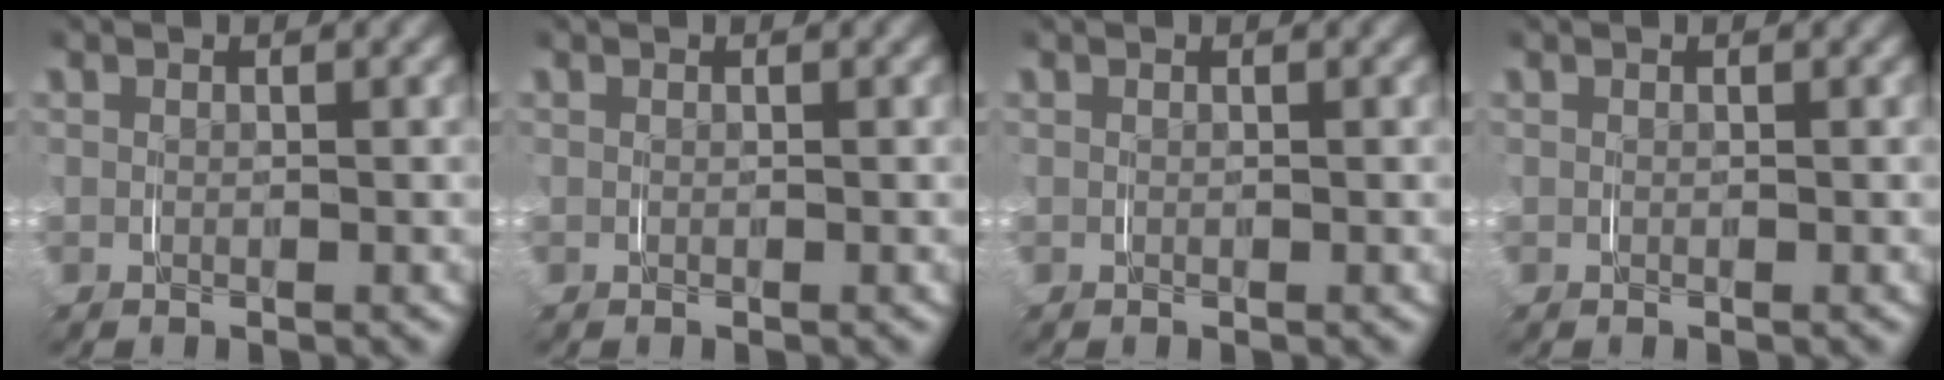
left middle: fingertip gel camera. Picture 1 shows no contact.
{"total": 0.0}
{"total": 0.0}
{"total": 0.0}